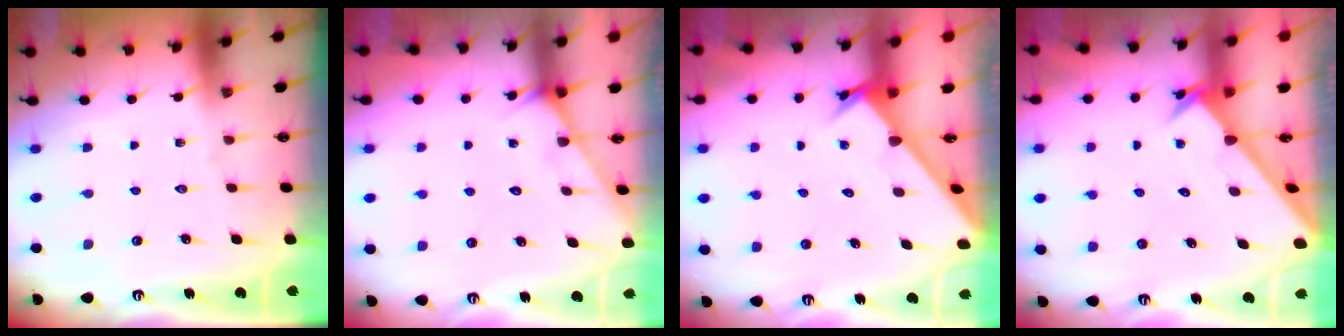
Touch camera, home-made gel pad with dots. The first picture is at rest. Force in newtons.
{"total": 3.3, "press": 3.3, "slide": 0.3}
{"total": 2.4, "press": 2.4, "slide": 0.2}
{"total": 2.4, "press": 2.4, "slide": 0.2}